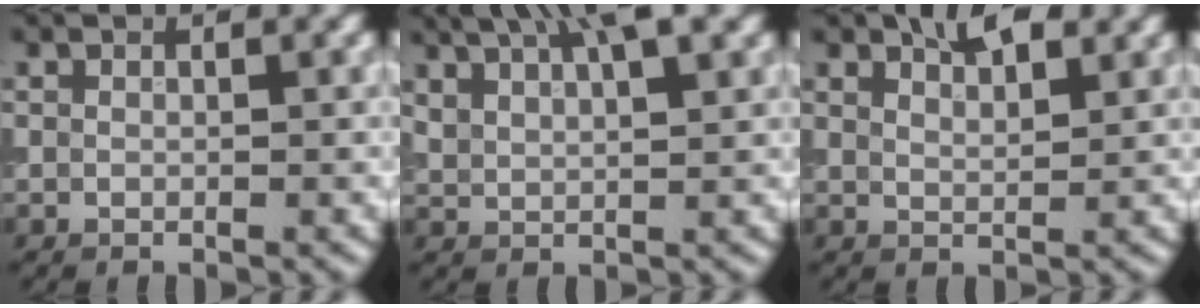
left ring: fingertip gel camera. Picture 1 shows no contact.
{"total": 6.2, "force": [4.2, 1.7, 4.2], "torque": [-0.066, 0.025, 0.060]}
{"total": 2.3, "force": [2.0, 0.5, 1.0], "torque": [-0.011, 0.005, 0.034]}